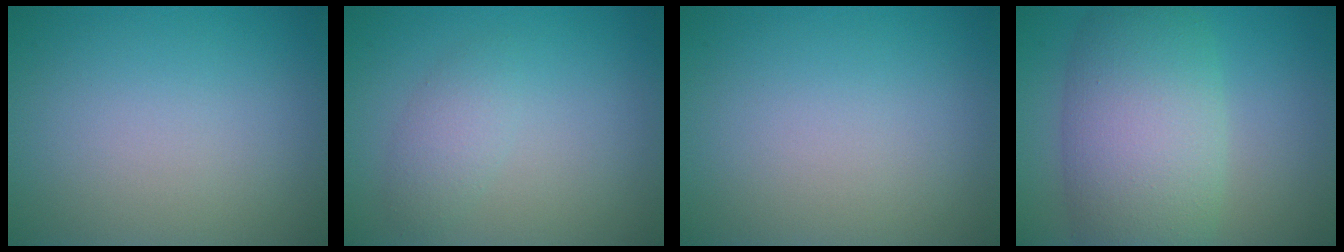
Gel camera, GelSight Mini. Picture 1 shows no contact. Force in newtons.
{"total": 1.8, "press": 1.8, "slide": 0.0}
{"total": 0.0}
{"total": 9.0, "press": 9.0, "slide": 0.4}